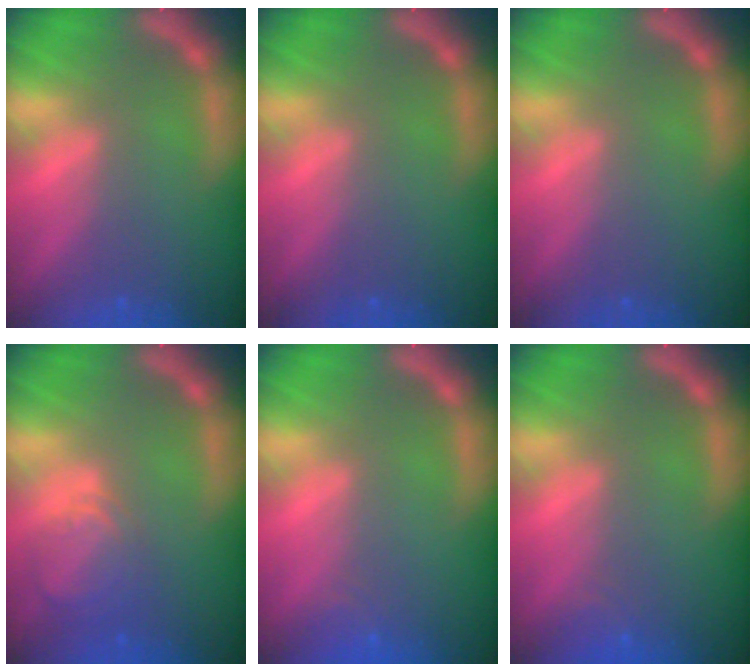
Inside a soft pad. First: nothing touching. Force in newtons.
{"total": 0.0}
{"total": 0.0}
{"total": 4.0}
{"total": 1.4}
{"total": 1.4}